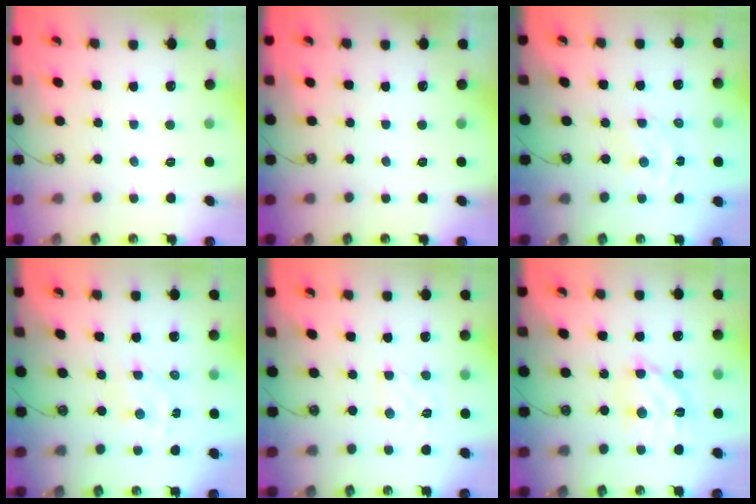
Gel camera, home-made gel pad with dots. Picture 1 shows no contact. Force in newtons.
{"total": 0.0}
{"total": 3.0, "press": 3.0, "slide": 0.3}
{"total": 3.0, "press": 3.0, "slide": 0.3}
{"total": 2.4, "press": 2.4, "slide": 0.3}
{"total": 12.0, "press": 12.0, "slide": 1.0}